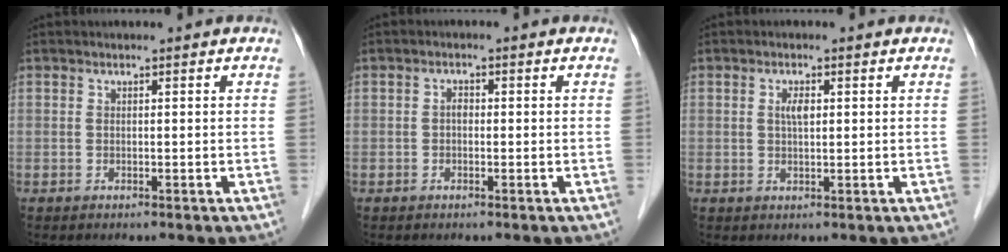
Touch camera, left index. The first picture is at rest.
{"total": 1.2, "force": [-0.4, 0.8, 0.9], "torque": [-0.015, 0.002, -0.009]}
{"total": 2.0, "force": [0.3, 0.8, 1.8], "torque": [-0.038, 0.000, 0.007]}